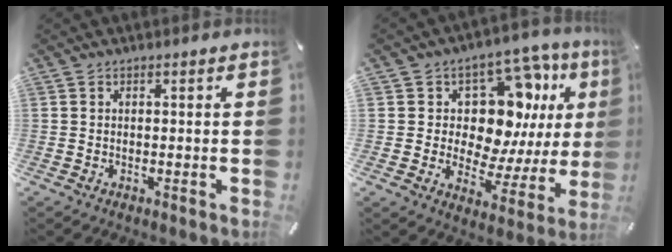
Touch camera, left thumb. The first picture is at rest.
{"total": 14.0, "force": [6.0, 9.4, 8.5], "torque": [-0.120, -0.052, 0.107]}